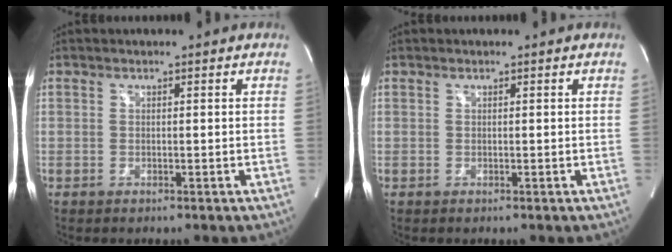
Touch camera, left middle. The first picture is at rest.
{"total": 0.0}